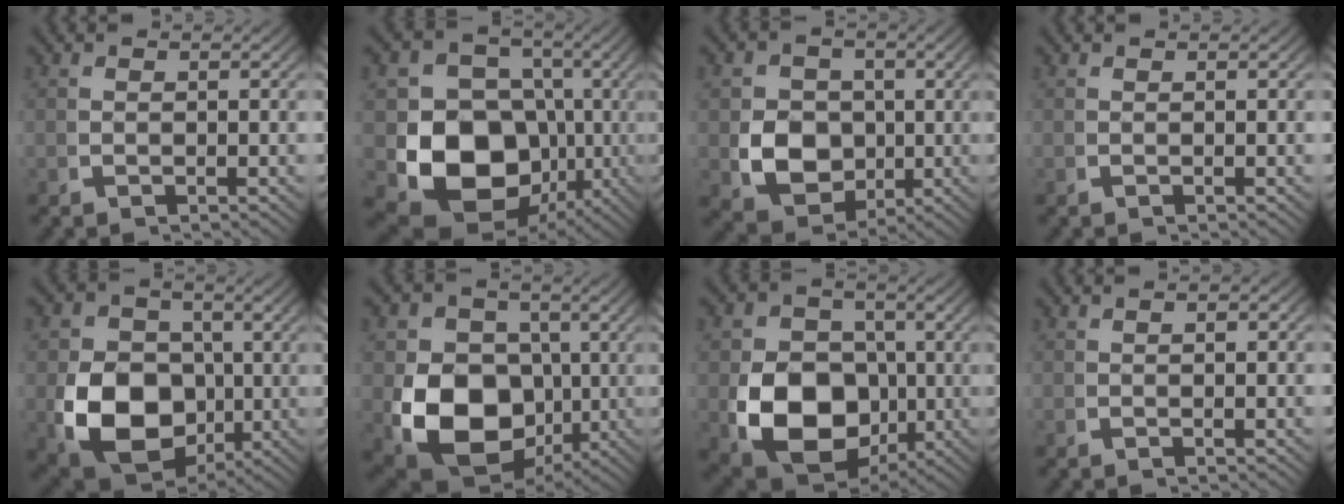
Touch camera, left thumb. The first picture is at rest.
{"total": 19.7, "force": [-1.7, 14.4, 13.3], "torque": [-0.253, -0.054, -0.010]}
{"total": 11.7, "force": [-0.2, 9.7, 6.6], "torque": [-0.146, -0.042, 0.010]}
{"total": 0.0}
{"total": 16.1, "force": [-1.5, 12.0, 10.6], "torque": [-0.219, -0.059, 0.001]}
{"total": 19.7, "force": [-1.7, 15.2, 12.4], "torque": [-0.252, -0.071, -0.003]}
{"total": 17.2, "force": [-1.9, 12.8, 11.3], "torque": [-0.226, -0.064, -0.005]}
{"total": 0.5, "force": [0.1, 0.0, 0.5], "torque": [-0.011, 0.000, 0.002]}